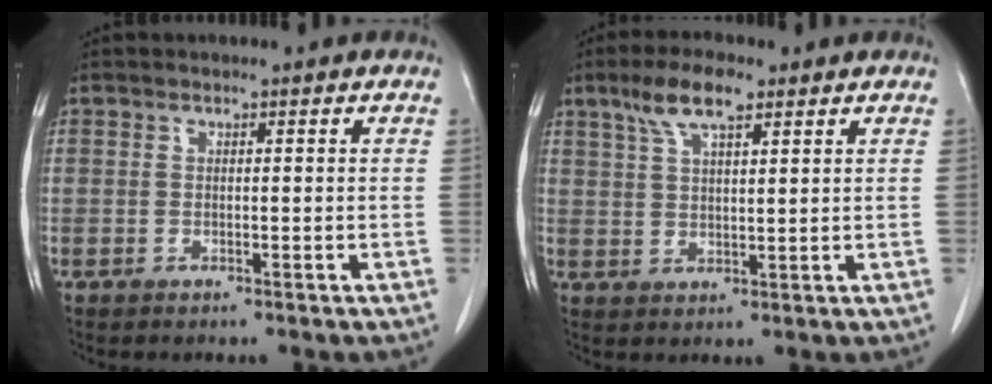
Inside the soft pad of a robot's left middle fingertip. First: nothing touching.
{"total": 6.7, "force": [4.3, 1.7, 4.9], "torque": [-0.103, 0.014, 0.082]}